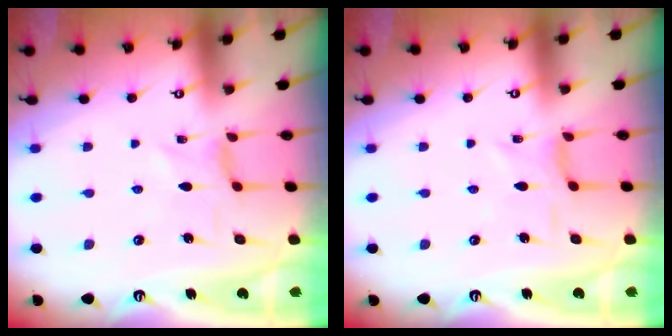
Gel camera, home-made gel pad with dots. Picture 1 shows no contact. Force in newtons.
{"total": 1.9, "press": 1.9, "slide": 0.4}